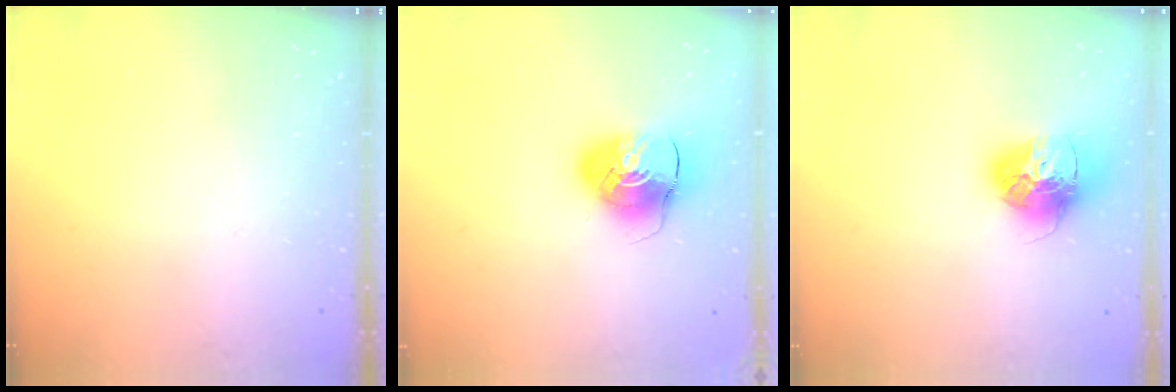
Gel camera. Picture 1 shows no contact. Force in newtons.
{"total": 10.2, "press": 10.1, "slide": 1.3}
{"total": 16.2, "press": 16.1, "slide": 1.6}